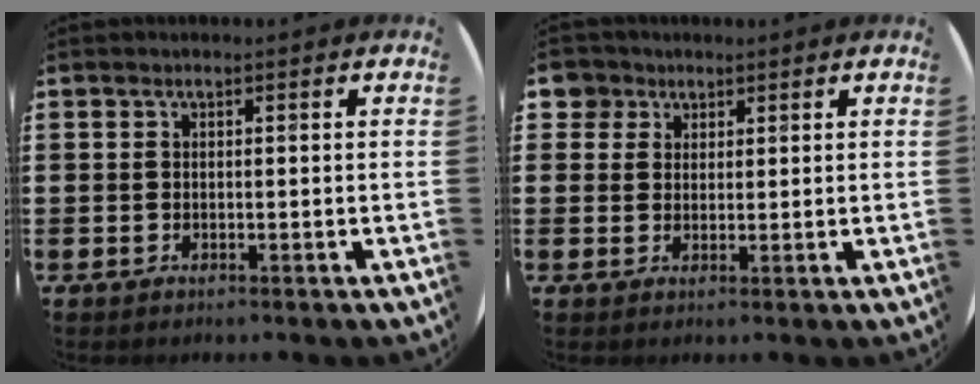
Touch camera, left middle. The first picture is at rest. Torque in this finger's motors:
{"motor_torque": [0.27, -0.21, -0.02, 0.01]}